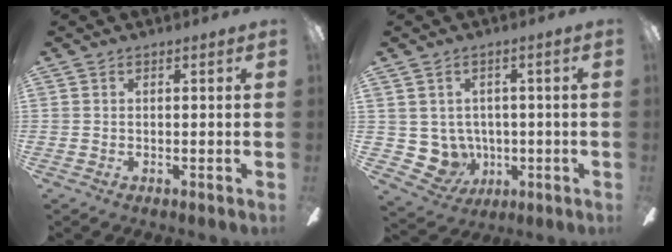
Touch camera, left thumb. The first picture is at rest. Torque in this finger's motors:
{"motor_torque": [0.53, 0.54, -0.20, 0.13, 0.01]}